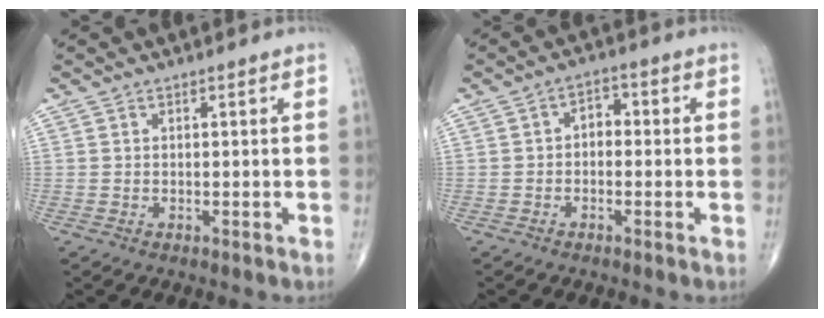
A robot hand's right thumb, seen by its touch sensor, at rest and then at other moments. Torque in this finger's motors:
{"motor_torque": [-0.14, 0.10, 0.35, -0.03, 0.06]}